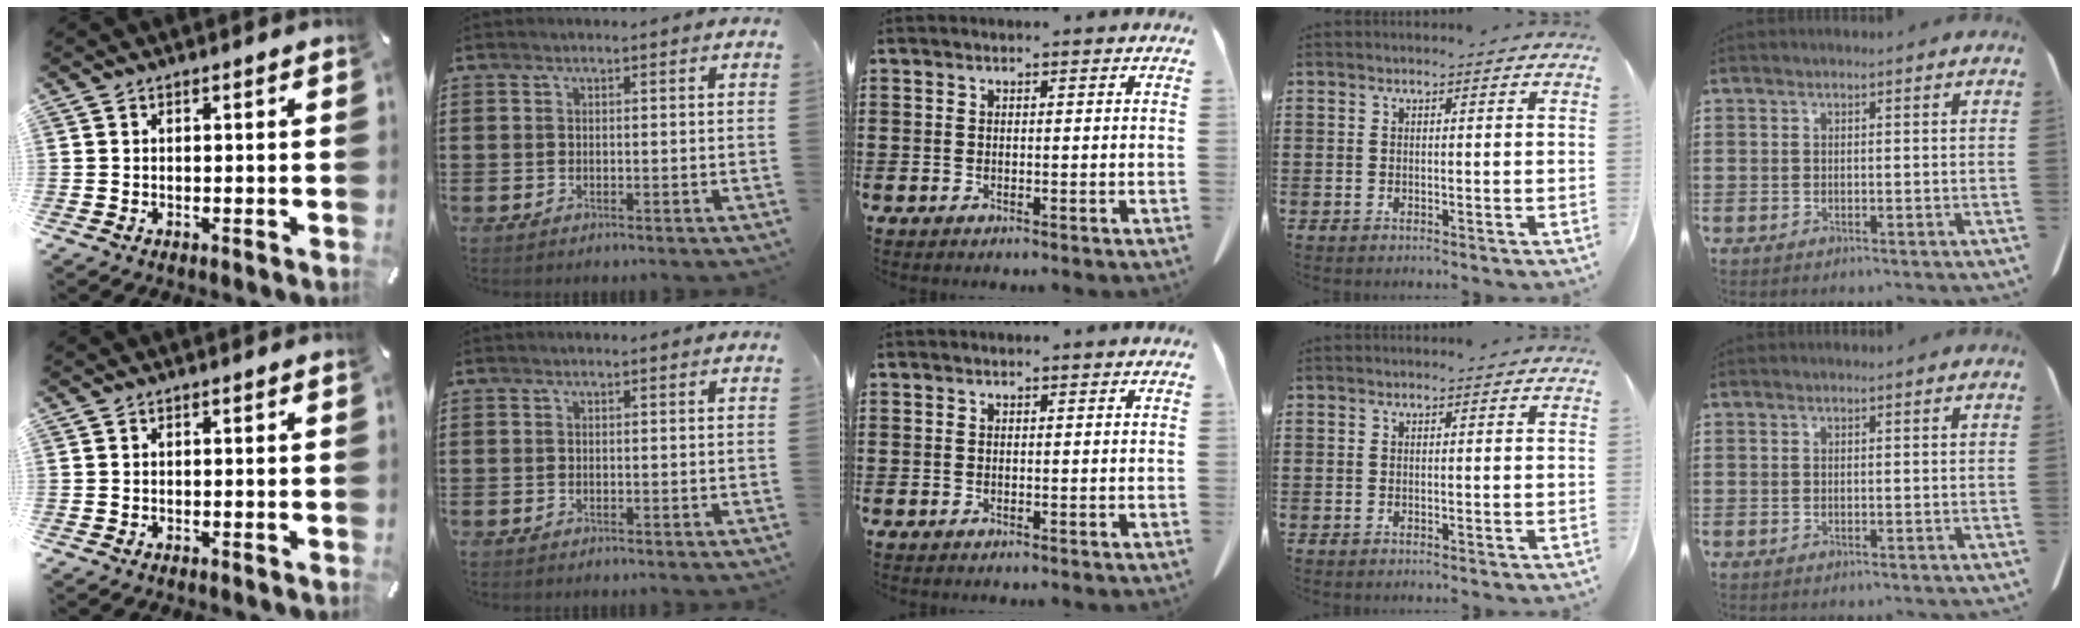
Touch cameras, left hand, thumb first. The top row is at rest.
{}